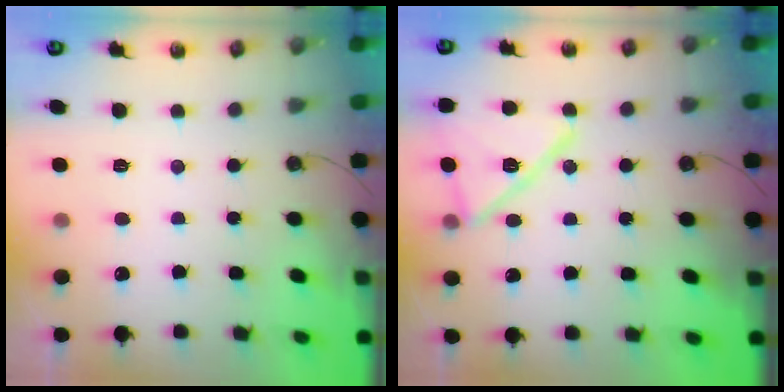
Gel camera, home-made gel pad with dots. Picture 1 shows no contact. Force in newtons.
{"total": 15.3, "press": 15.3, "slide": 0.3}